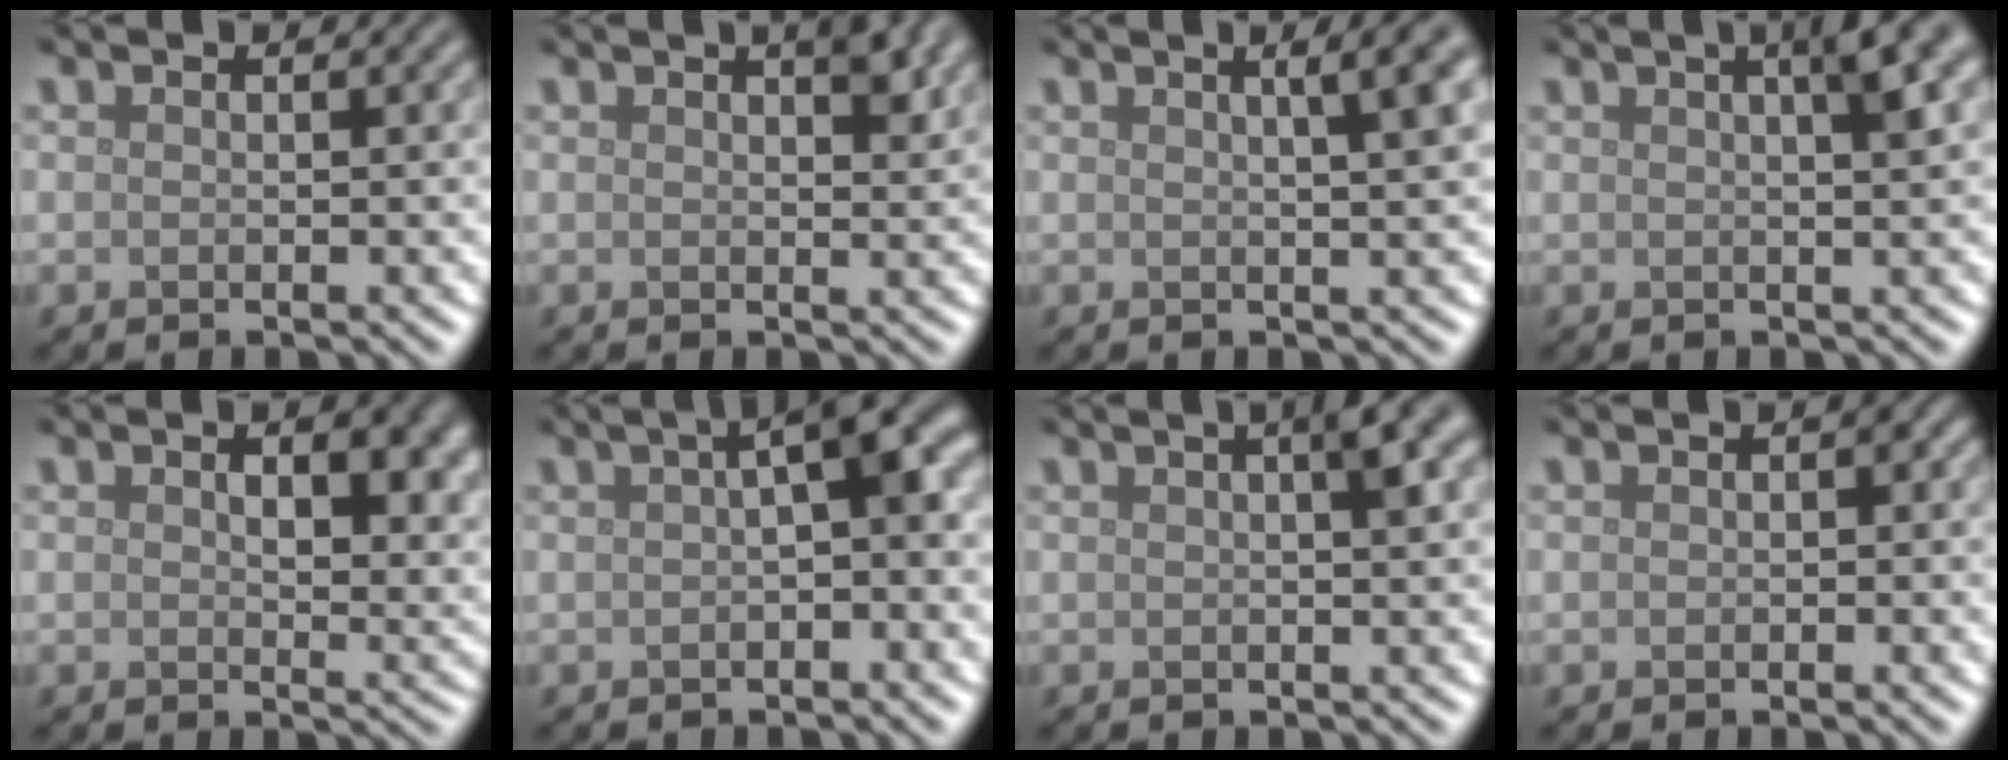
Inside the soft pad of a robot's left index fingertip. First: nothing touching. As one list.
[{"total": 2.4, "force": [1.4, 0.6, 1.8], "torque": [-0.019, 0.003, 0.022]}, {"total": 6.9, "force": [2.8, 2.6, 5.7], "torque": [-0.031, 0.045, 0.006]}, {"total": 5.1, "force": [2.1, 1.3, 4.4], "torque": [-0.038, 0.022, 0.013]}, {"total": 6.2, "force": [1.8, 3.2, 5.0], "torque": [-0.059, -0.006, 0.032]}, {"total": 5.4, "force": [1.1, 1.3, 5.2], "torque": [-0.058, 0.025, 0.008]}, {"total": 3.2, "force": [1.1, 0.5, 3.0], "torque": [-0.035, 0.012, 0.015]}, {"total": 0.7, "force": [0.0, 0.4, 0.6], "torque": [-0.006, 0.000, 0.001]}]